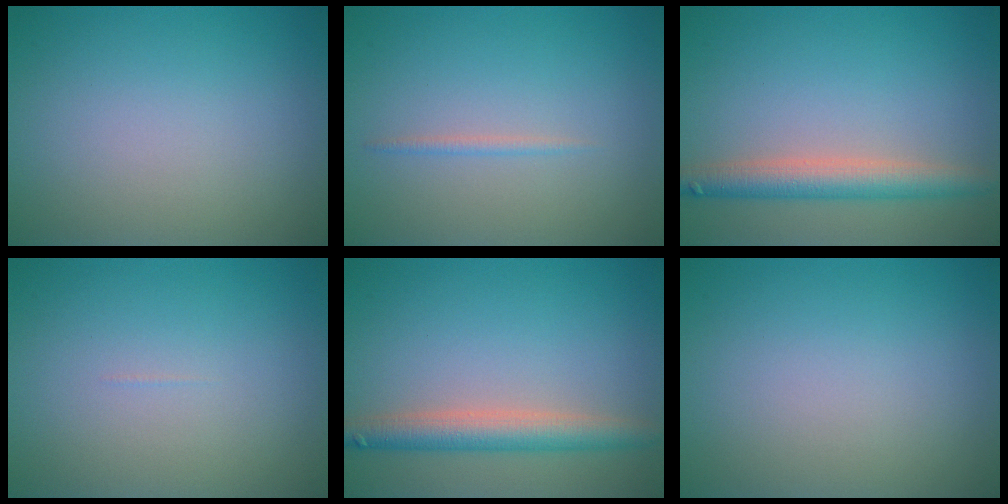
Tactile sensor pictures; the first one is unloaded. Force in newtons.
{"total": 0.7, "press": 0.7, "slide": 0.1}
{"total": 3.9, "press": 3.9, "slide": 0.3}
{"total": 0.0}
{"total": 3.9, "press": 3.9, "slide": 0.3}
{"total": 0.0}